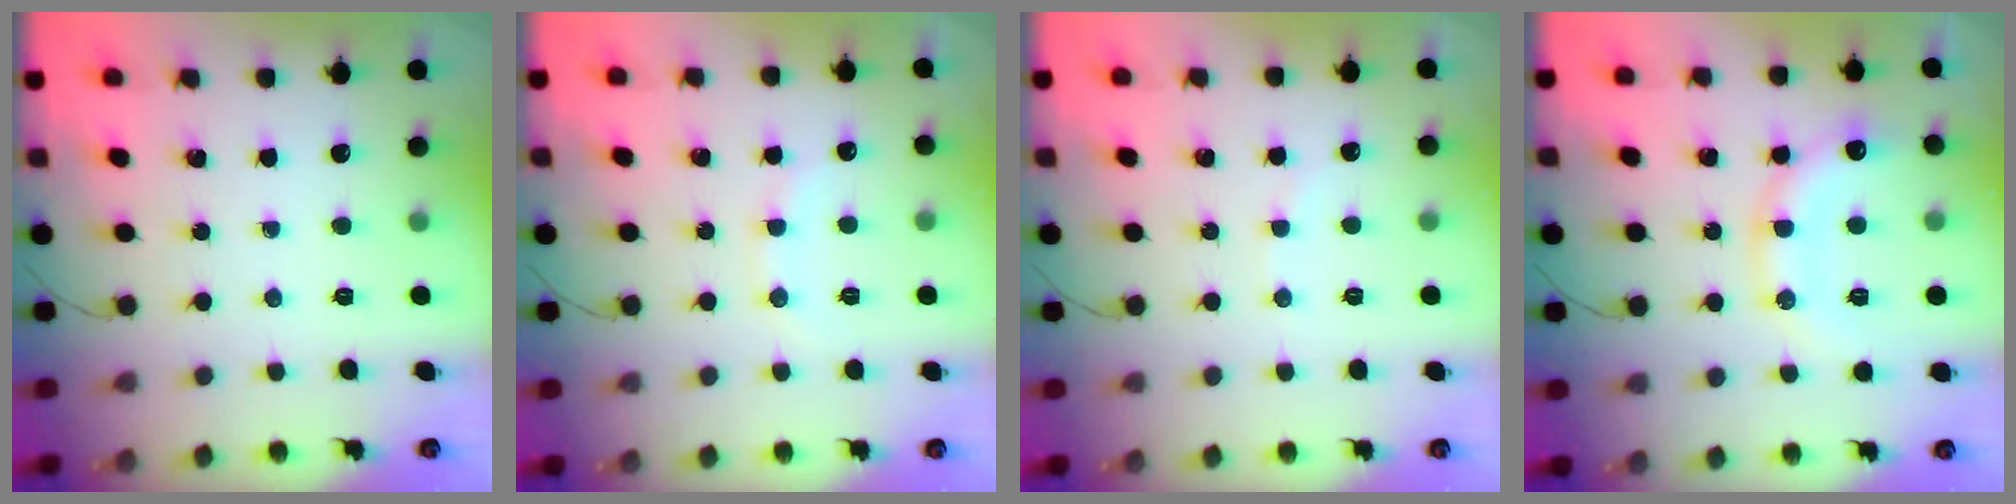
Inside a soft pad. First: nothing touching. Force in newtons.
{"total": 5.7, "press": 5.5, "slide": 1.7}
{"total": 2.8, "press": 2.7, "slide": 0.7}
{"total": 13.4, "press": 13.4, "slide": 1.4}